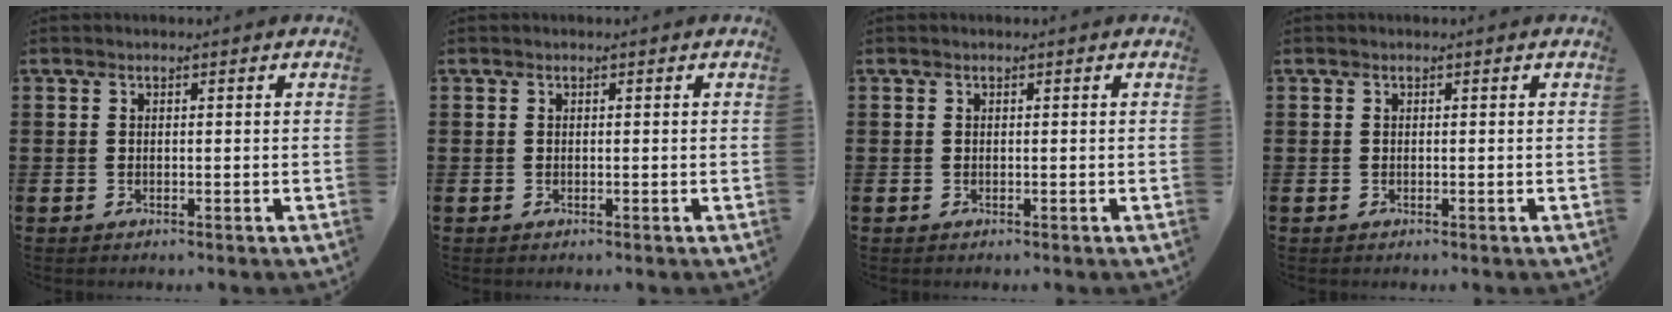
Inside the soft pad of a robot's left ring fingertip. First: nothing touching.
{"total": 0.0}
{"total": 0.0}
{"total": 0.0}